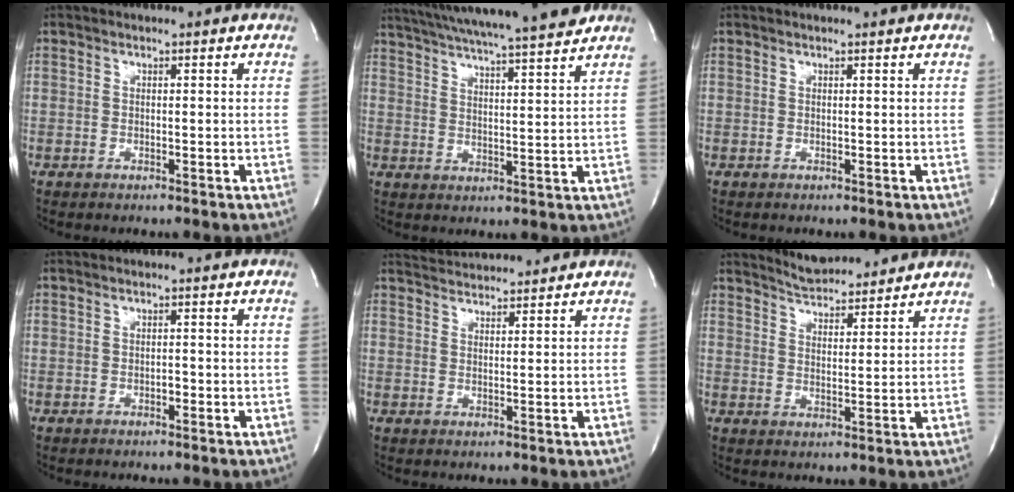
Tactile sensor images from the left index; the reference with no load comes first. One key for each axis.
{"total": 18.8, "fx": 16.7, "fy": -0.3, "fz": 8.7, "tx": -0.156, "ty": 0.002, "tz": 0.243}
{"total": 0.6, "fx": 0.6, "fy": -0.1, "fz": 0.2, "tx": -0.008, "ty": -0.001, "tz": 0.008}
{"total": 0.7, "fx": -0.5, "fy": 0.3, "fz": 0.5, "tx": -0.008, "ty": 0.001, "tz": -0.007}
{"total": 6.2, "fx": 6.1, "fy": 0.1, "fz": 1.0, "tx": -0.026, "ty": 0.027, "tz": 0.099}
{"total": 7.7, "fx": 7.5, "fy": 1.1, "fz": 1.7, "tx": -0.036, "ty": 0.011, "tz": 0.118}